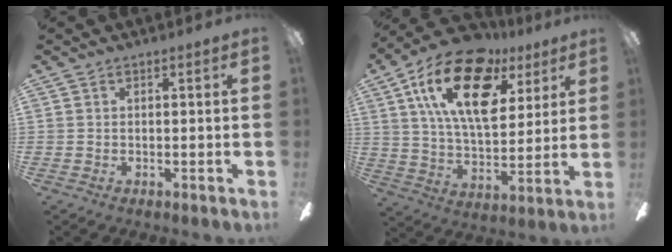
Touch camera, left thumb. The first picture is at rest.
{"total": 22.7, "force": [11.2, 11.8, 15.9], "torque": [-0.285, -0.033, 0.189]}